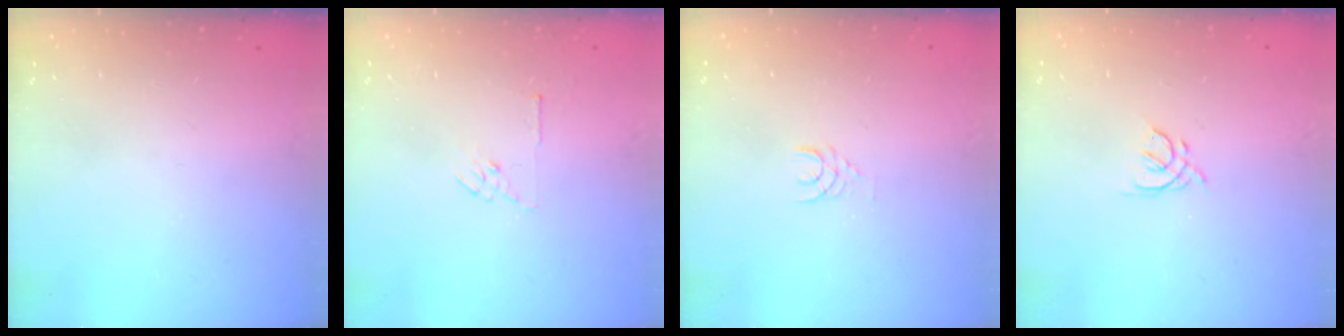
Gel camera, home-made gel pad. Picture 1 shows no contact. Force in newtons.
{"total": 5.7, "press": 5.7, "slide": 0.7}
{"total": 3.2, "press": 3.2, "slide": 0.4}
{"total": 2.7, "press": 2.7, "slide": 0.3}